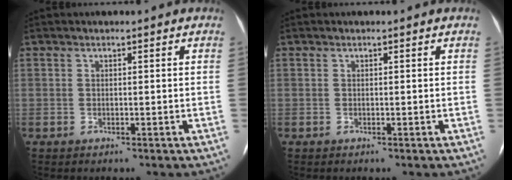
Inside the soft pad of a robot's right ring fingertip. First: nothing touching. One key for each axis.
{"total": 0.0}